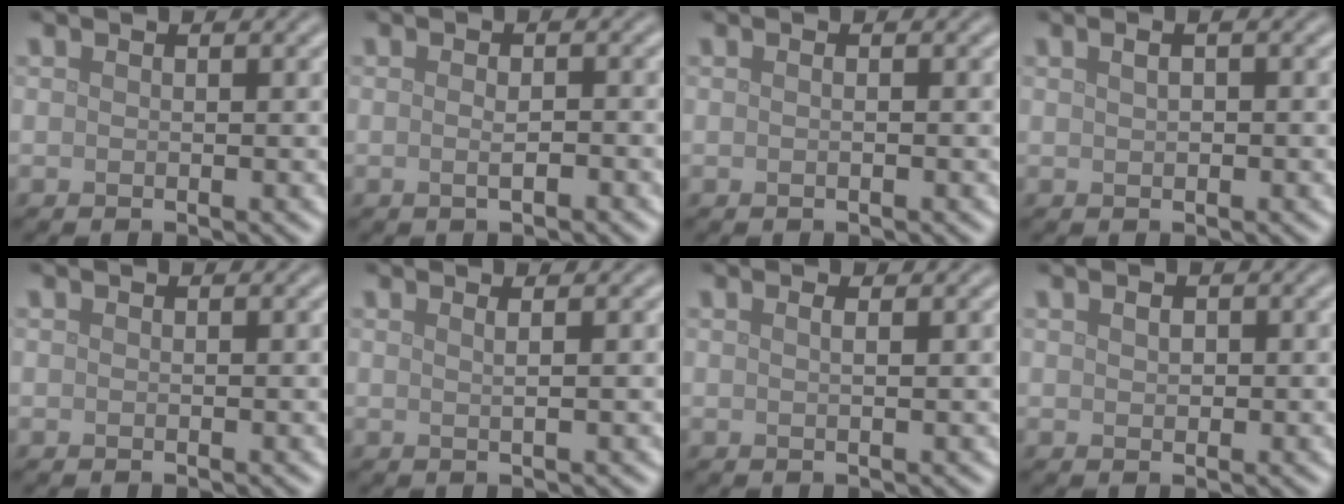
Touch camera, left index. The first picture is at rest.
{"total": 1.5, "force": [-0.3, 0.4, 1.4], "torque": [-0.025, -0.001, -0.006]}
{"total": 0.7, "force": [0.0, 0.3, 0.6], "torque": [-0.008, -0.005, -0.001]}
{"total": 1.3, "force": [0.5, 0.5, 1.0], "torque": [-0.015, -0.001, 0.008]}
{"total": 0.0}
{"total": 1.8, "force": [0.8, 0.8, 1.3], "torque": [-0.007, 0.001, -0.010]}
{"total": 1.3, "force": [0.6, 0.6, 1.0], "torque": [-0.003, 0.000, -0.004]}
{"total": 0.9, "force": [0.3, 0.6, 0.5], "torque": [-0.010, 0.000, 0.007]}